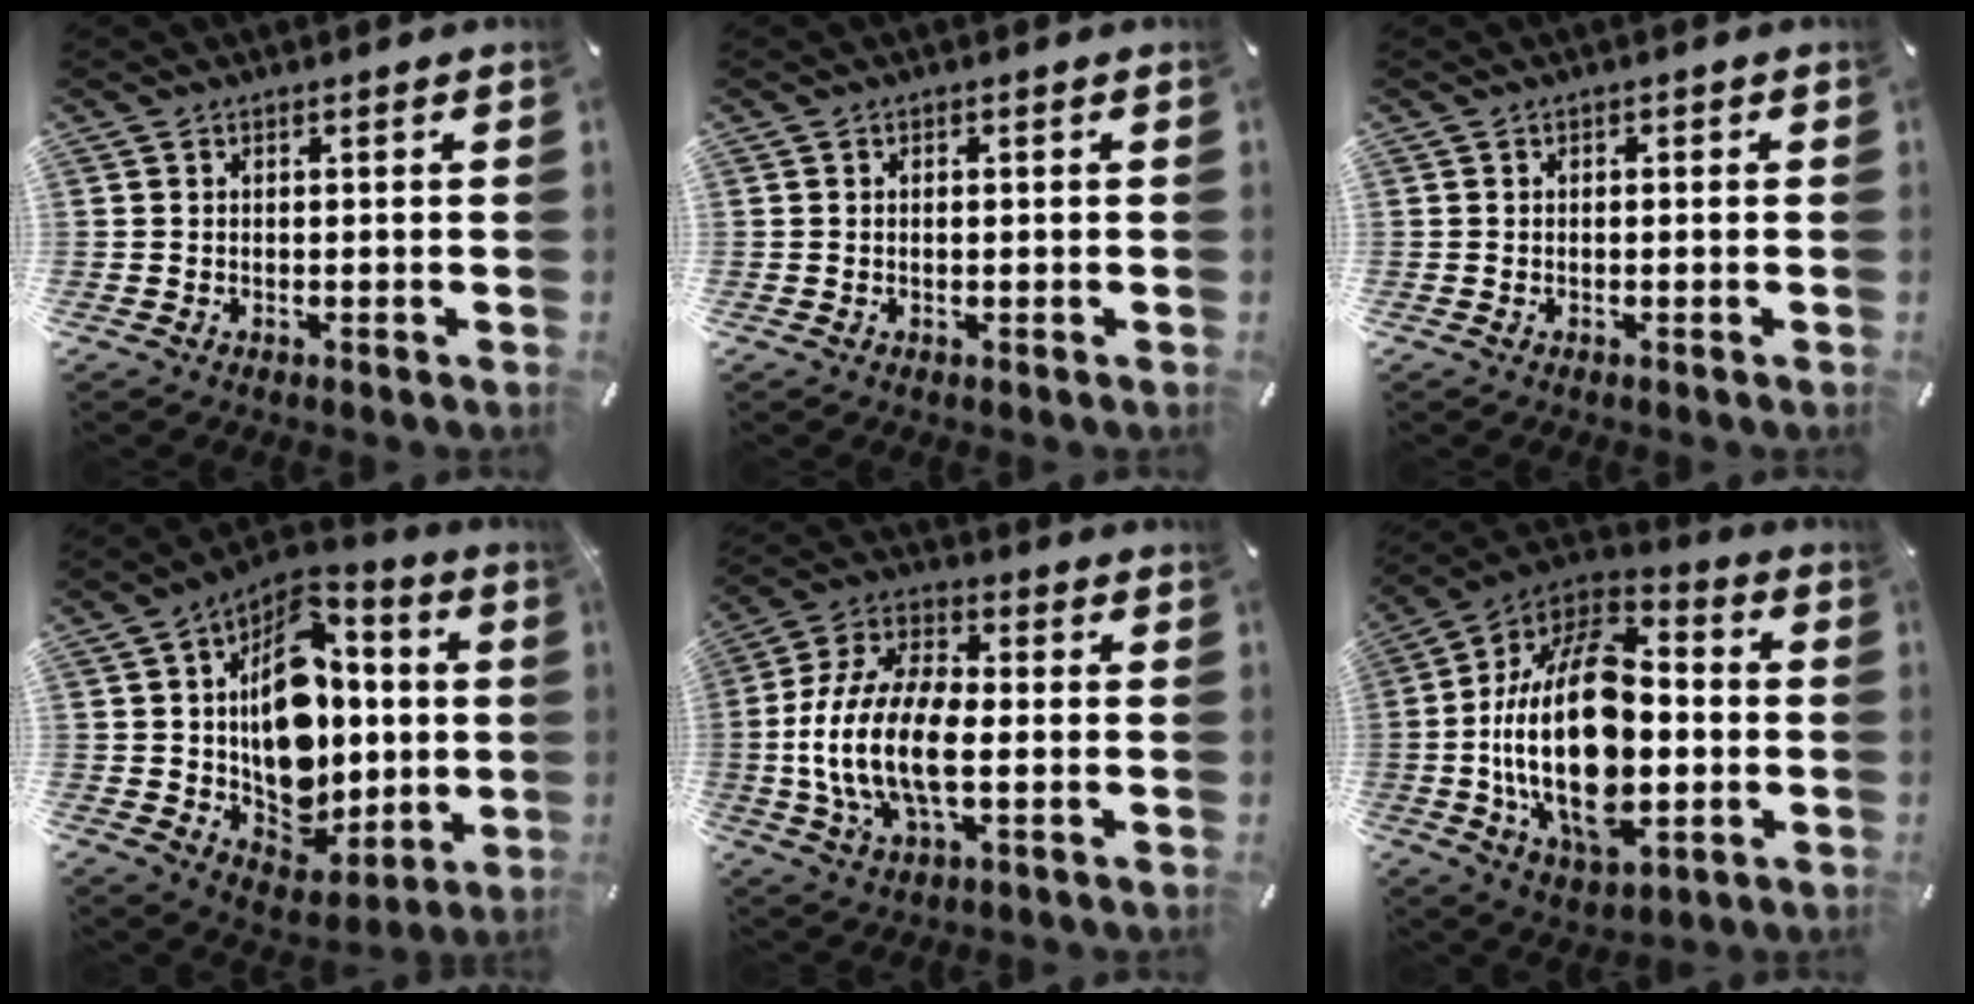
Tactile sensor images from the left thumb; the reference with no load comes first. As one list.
[{"total": 0.8, "force": [0.0, 0.4, 0.7], "torque": [-0.016, 0.000, -0.001]}, {"total": 0.6, "force": [-0.2, 0.3, 0.4], "torque": [-0.008, -0.001, -0.005]}, {"total": 18.4, "force": [2.0, 14.2, 11.6], "torque": [-0.169, -0.027, 0.044]}, {"total": 16.1, "force": [-2.6, 8.4, 13.5], "torque": [-0.293, -0.004, -0.047]}, {"total": 28.5, "force": [-3.2, 16.9, 22.8], "torque": [-0.437, 0.010, -0.048]}]